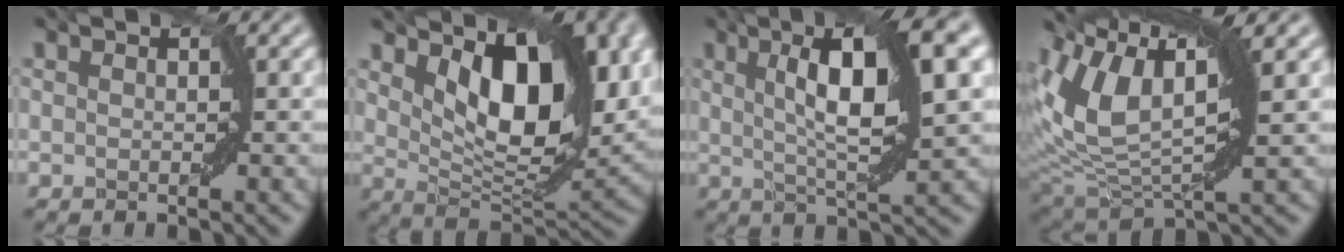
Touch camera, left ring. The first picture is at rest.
{"total": 10.1, "force": [3.5, 4.9, 8.1], "torque": [-0.126, -0.014, 0.061]}
{"total": 9.9, "force": [3.1, 2.1, 9.1], "torque": [-0.132, 0.013, 0.051]}
{"total": 9.8, "force": [3.8, 4.1, 8.1], "torque": [-0.172, 0.008, 0.070]}